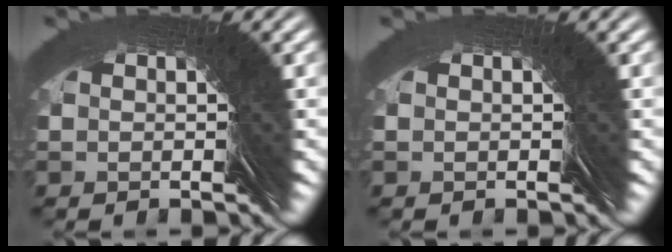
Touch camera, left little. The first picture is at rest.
{"total": 0.0}